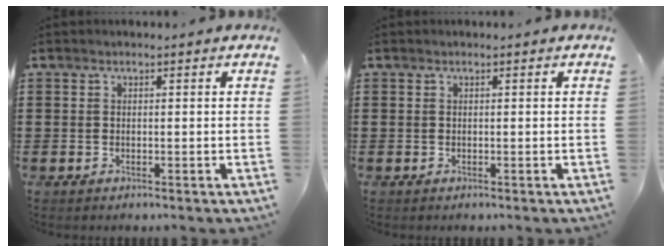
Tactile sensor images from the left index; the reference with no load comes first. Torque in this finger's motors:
{"motor_torque": [0.00, 0.00, -0.01, 0.00]}